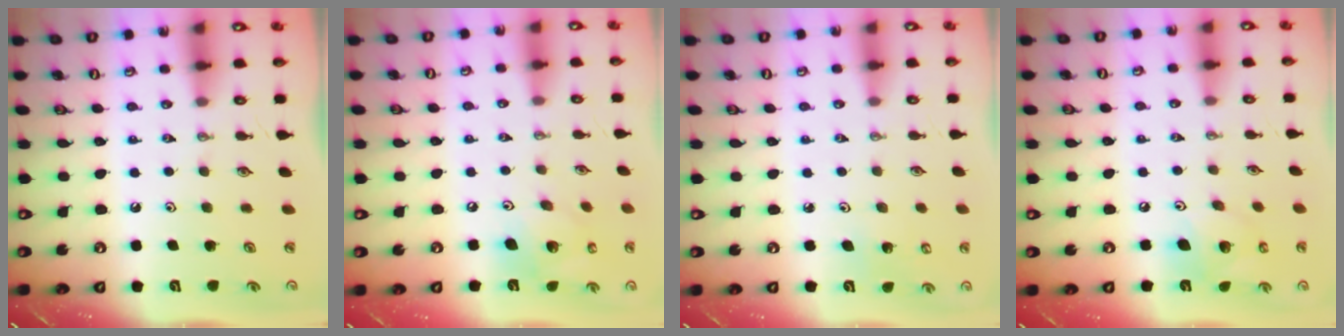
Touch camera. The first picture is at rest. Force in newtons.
{"total": 13.2, "press": 13.1, "slide": 1.9}
{"total": 2.8, "press": 2.7, "slide": 0.5}
{"total": 12.7, "press": 12.5, "slide": 2.1}